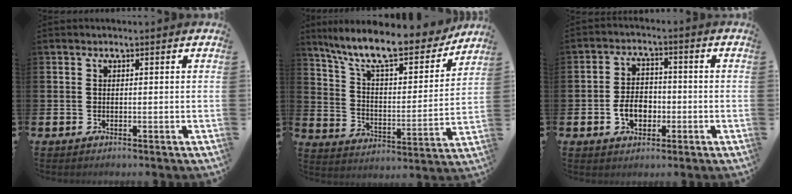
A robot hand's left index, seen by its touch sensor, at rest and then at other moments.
{"total": 11.9, "force": [10.1, 2.8, 5.5], "torque": [-0.130, -0.067, 0.168]}
{"total": 4.8, "force": [-1.4, 3.4, 3.1], "torque": [-0.050, 0.003, -0.029]}